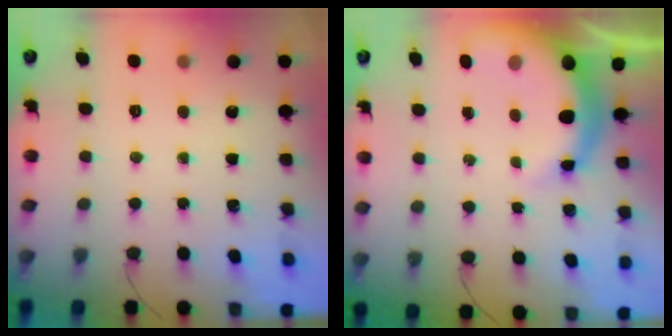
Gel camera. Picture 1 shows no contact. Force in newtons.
{"total": 8.0, "press": 7.7, "slide": 1.9}